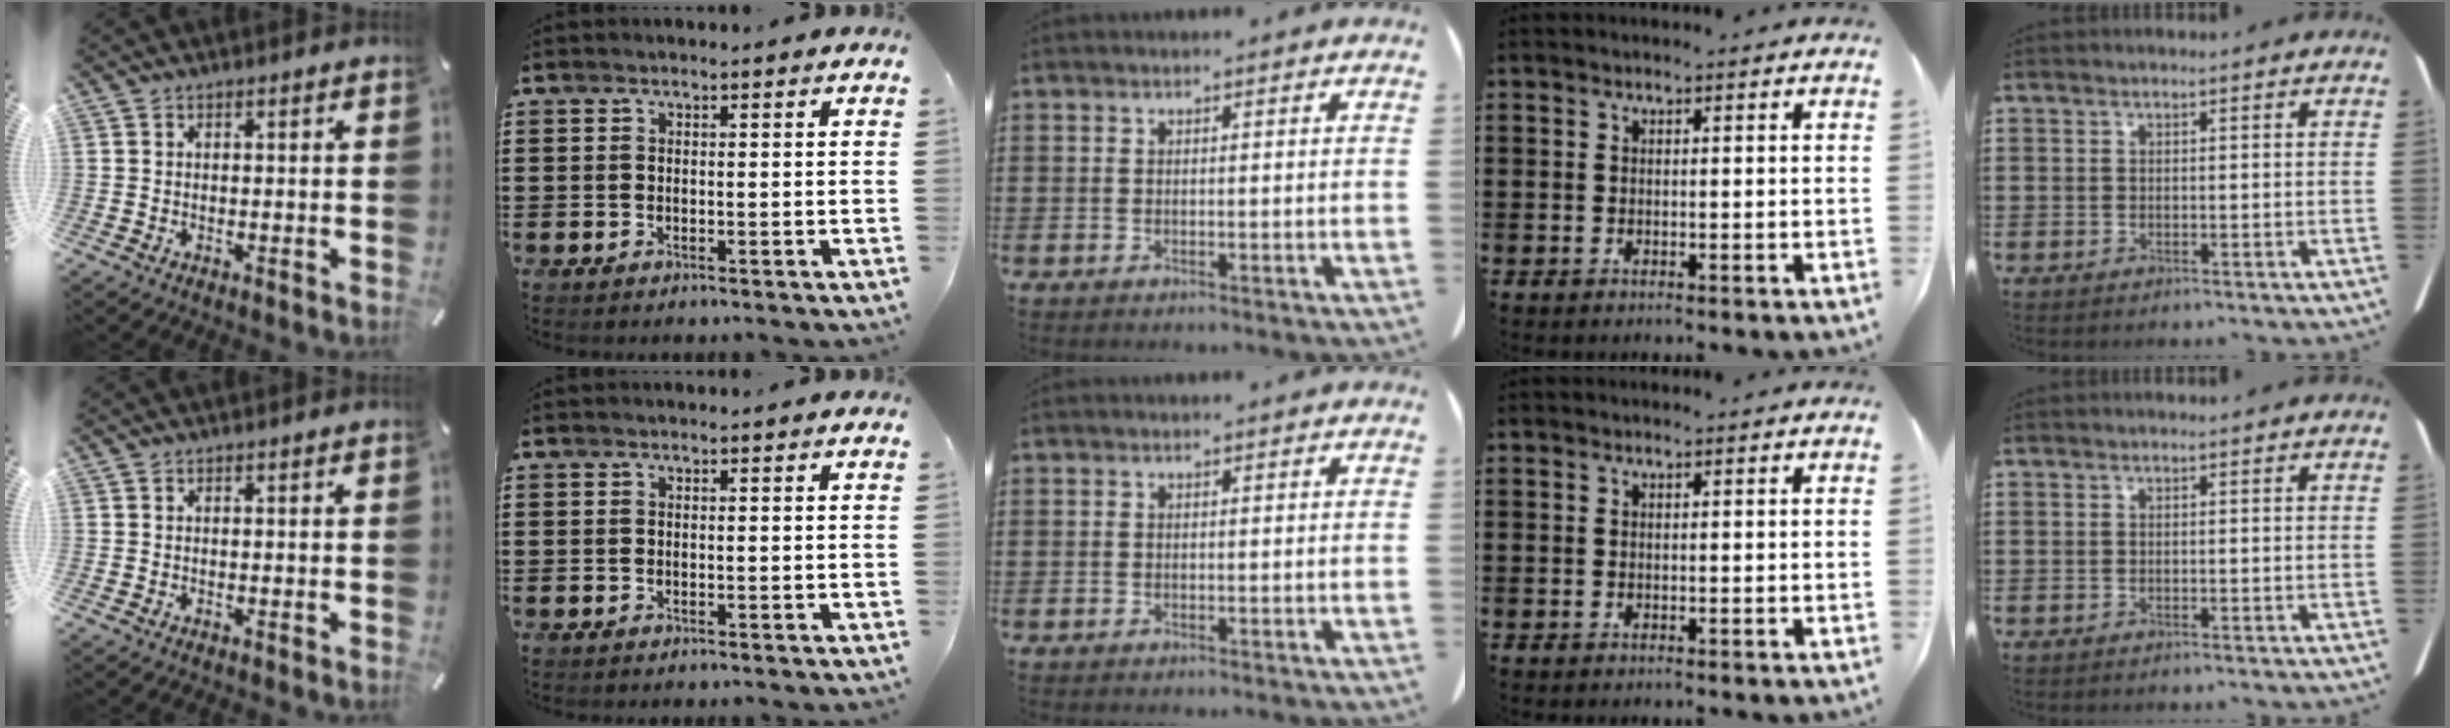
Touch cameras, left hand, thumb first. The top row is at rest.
{}